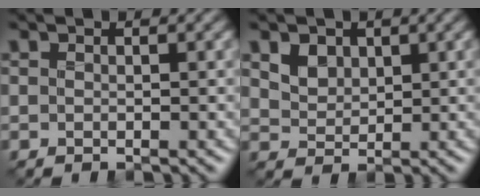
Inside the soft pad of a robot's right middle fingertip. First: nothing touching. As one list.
[{"total": 3.3, "force": [1.6, 2.4, 1.6], "torque": [-0.048, 0.000, 0.034]}]